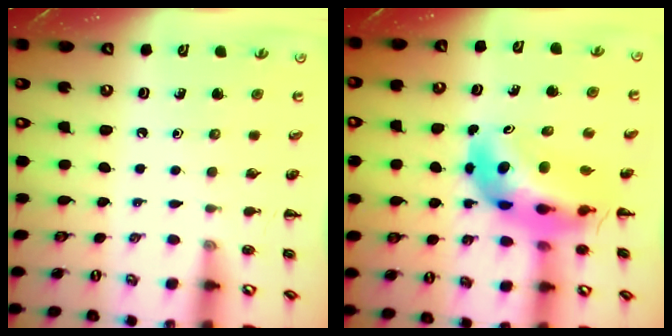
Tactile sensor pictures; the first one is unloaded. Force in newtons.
{"total": 9.7, "press": 9.2, "slide": 3.1}